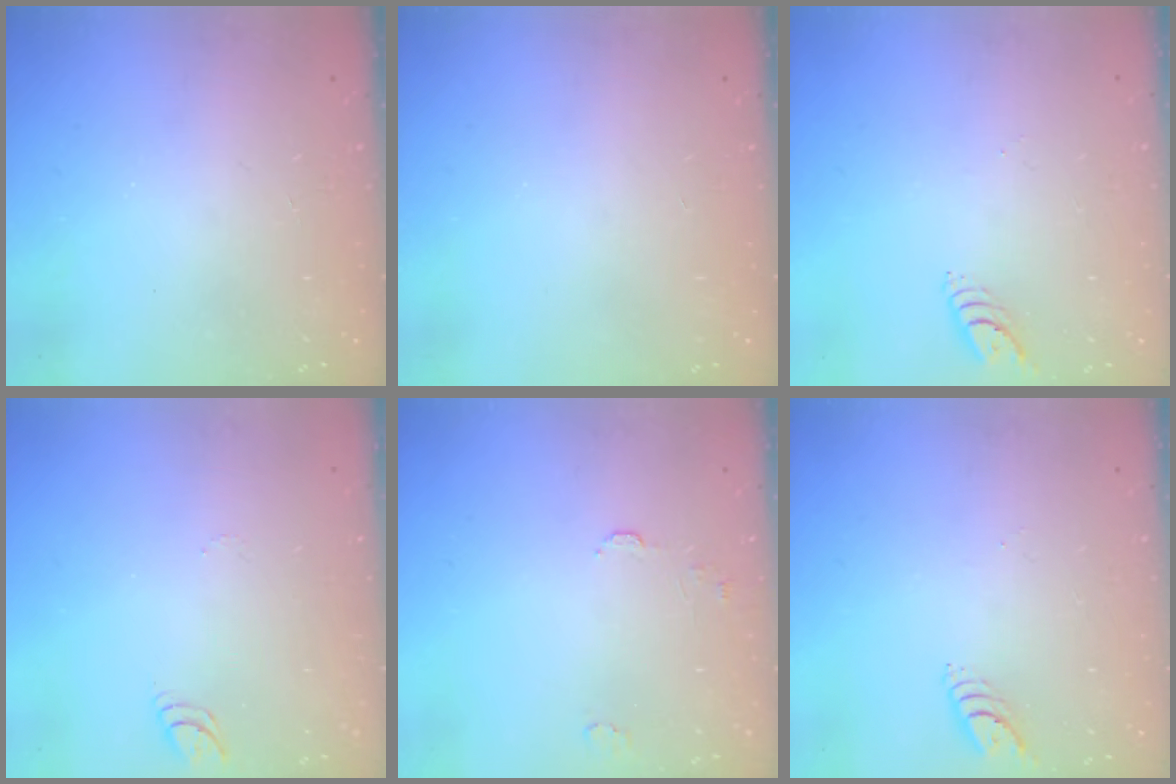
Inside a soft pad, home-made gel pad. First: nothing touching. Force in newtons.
{"total": 0.0}
{"total": 5.2, "press": 5.2, "slide": 0.2}
{"total": 4.1, "press": 4.1, "slide": 0.4}
{"total": 4.6, "press": 4.6, "slide": 0.4}
{"total": 5.2, "press": 5.2, "slide": 0.2}